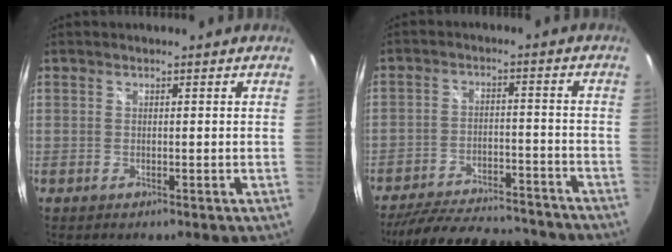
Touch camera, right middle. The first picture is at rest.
{"total": 21.5, "force": [-18.6, 6.1, 8.8], "torque": [-0.171, 0.000, -0.251]}